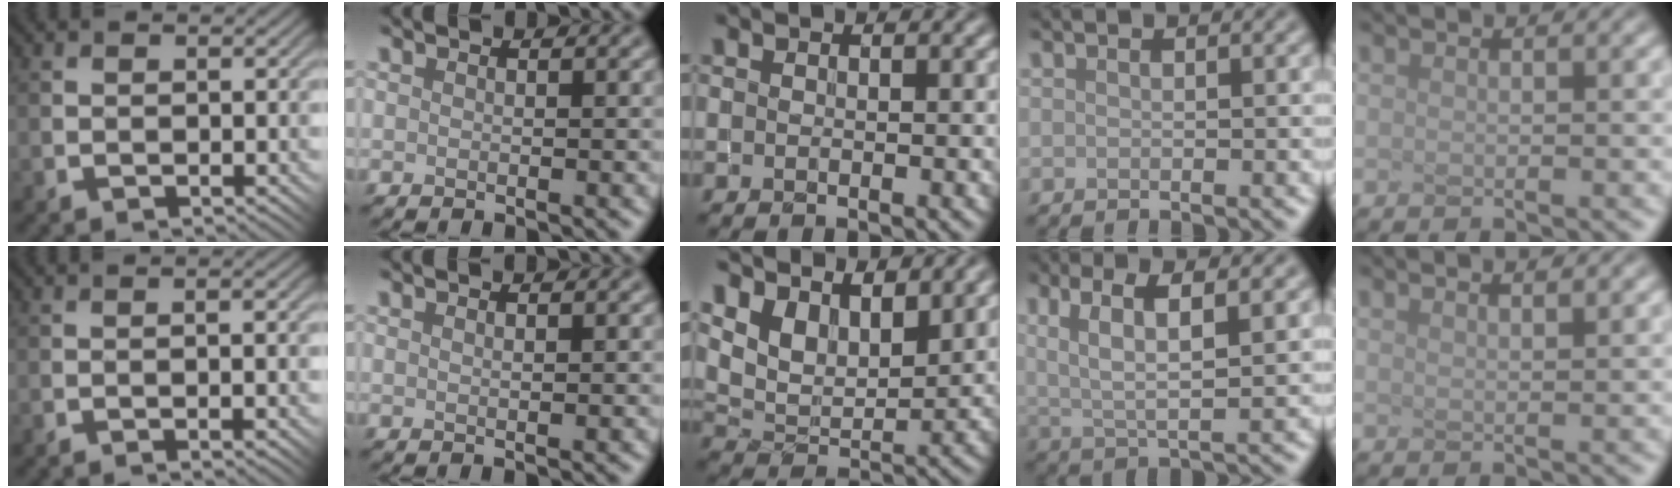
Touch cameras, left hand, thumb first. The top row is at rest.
{"thumb": {"total": 3.7, "force": [-1.6, 0.9, 3.2], "torque": [-0.040, 0.004, -0.016]}, "index": {"total": 0.9, "force": [0.4, 0.3, 0.7], "torque": [-0.007, 0.002, 0.003]}, "middle": {"total": 7.1, "force": [5.2, 3.1, 3.7], "torque": [-0.086, 0.000, 0.092]}, "ring": {"total": 5.4, "force": [2.1, 1.5, 4.8], "torque": [-0.092, 0.001, 0.041]}, "little": {"total": 1.7, "force": [1.3, 0.4, 0.9], "torque": [-0.005, 0.023, 0.008]}}